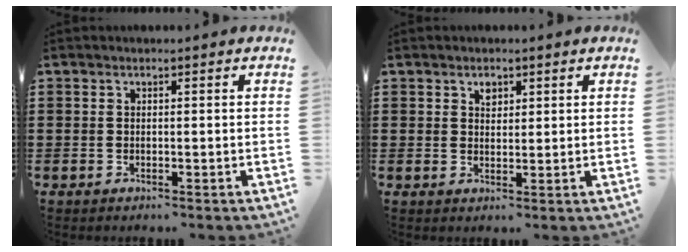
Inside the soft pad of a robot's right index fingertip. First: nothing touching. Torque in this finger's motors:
{"motor_torque": [0.03, -0.02, 0.00, 0.02]}